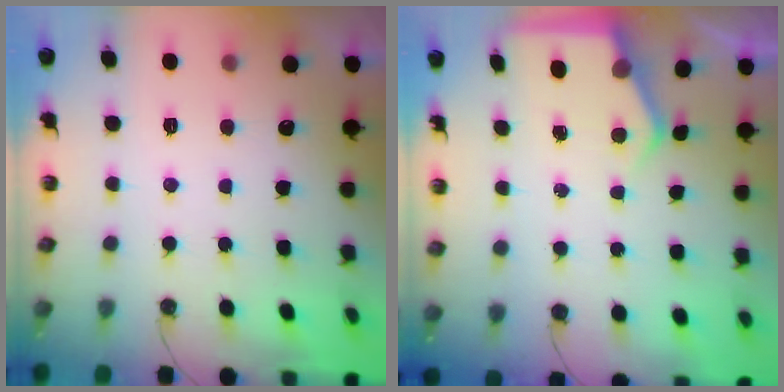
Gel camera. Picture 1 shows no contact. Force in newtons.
{"total": 4.7, "press": 4.7, "slide": 0.7}